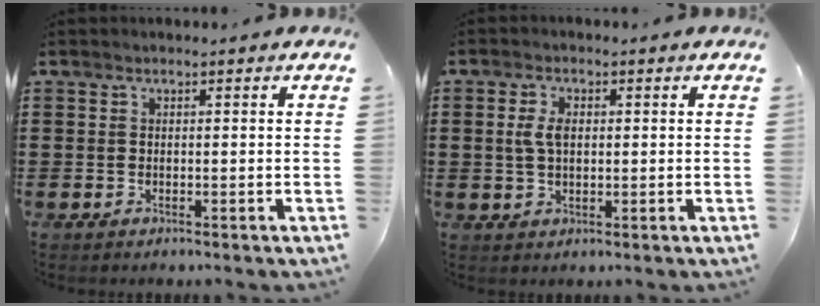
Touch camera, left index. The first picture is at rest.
{"total": 3.5, "force": [0.5, 1.9, 2.9], "torque": [-0.070, 0.006, 0.005]}